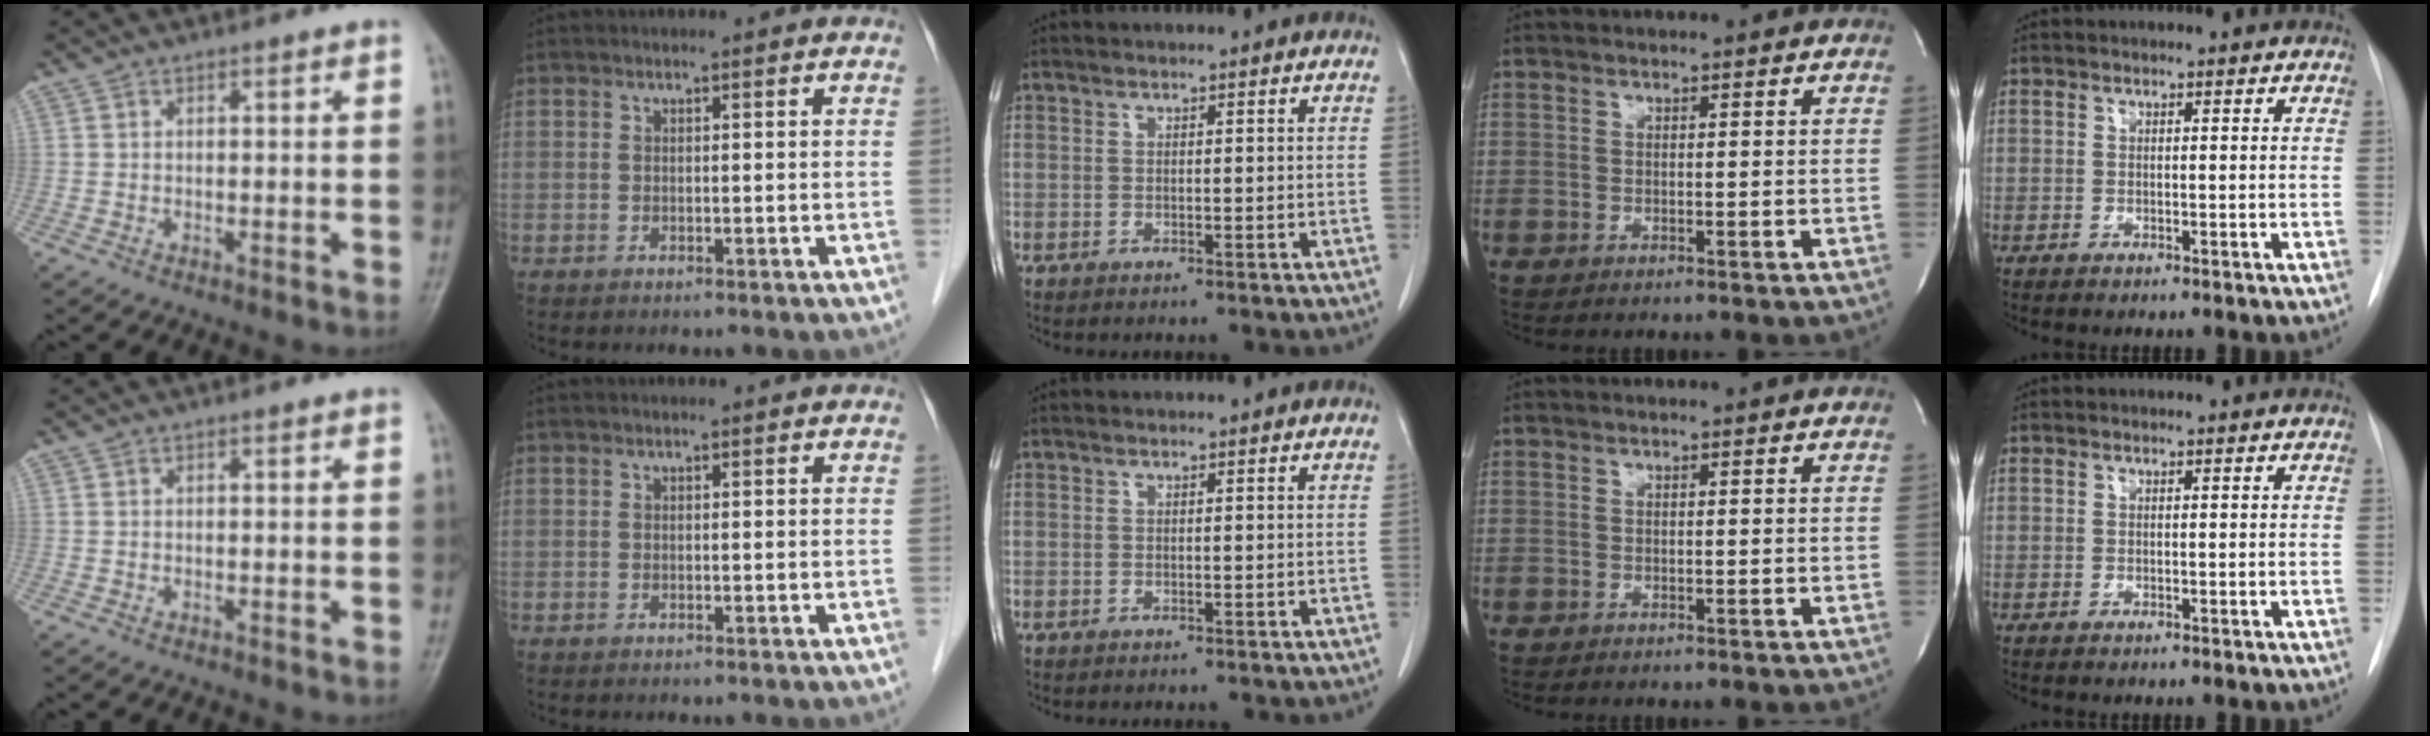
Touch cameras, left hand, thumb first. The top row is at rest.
{}